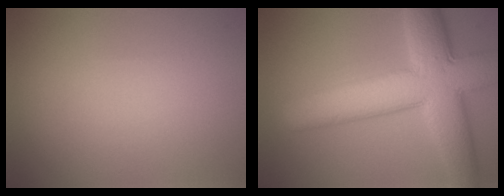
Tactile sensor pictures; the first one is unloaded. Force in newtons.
{"total": 10.5, "press": 10.4, "slide": 0.4}